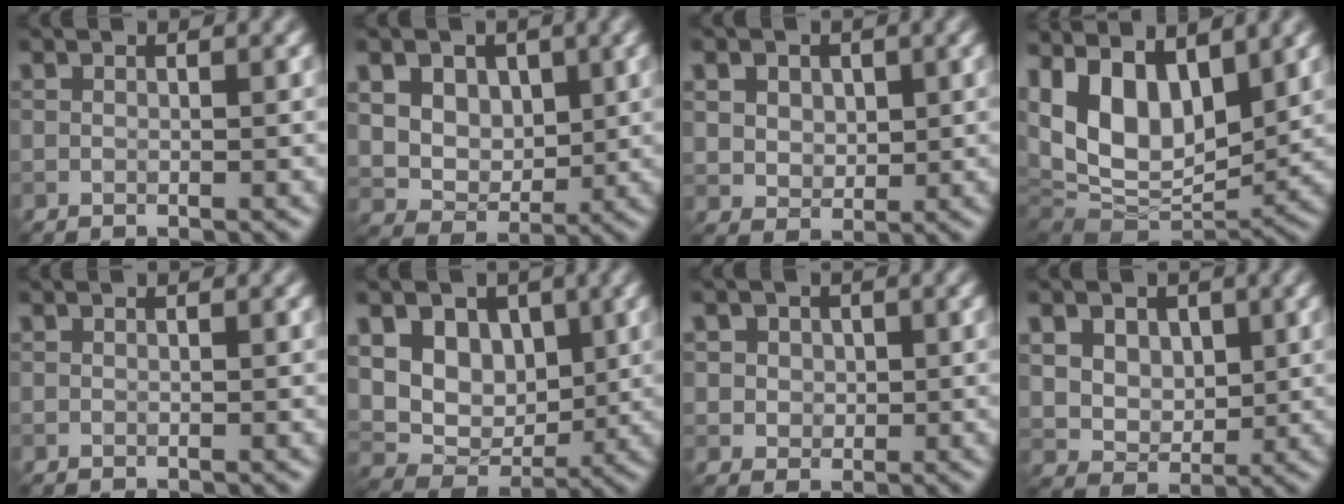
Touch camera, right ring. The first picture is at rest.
{"total": 8.4, "force": [3.1, 6.6, 4.2], "torque": [-0.076, 0.013, 0.050]}
{"total": 4.3, "force": [1.6, 3.3, 2.1], "torque": [-0.052, 0.009, 0.026]}
{"total": 13.4, "force": [3.8, 7.9, 10.1], "torque": [-0.169, 0.006, 0.066]}
{"total": 0.0}
{"total": 10.4, "force": [3.1, 8.0, 5.8], "torque": [-0.095, 0.022, 0.041]}
{"total": 3.3, "force": [1.2, 2.7, 1.5], "torque": [-0.023, 0.008, 0.013]}
{"total": 6.6, "force": [2.7, 5.2, 3.2], "torque": [-0.069, 0.009, 0.046]}